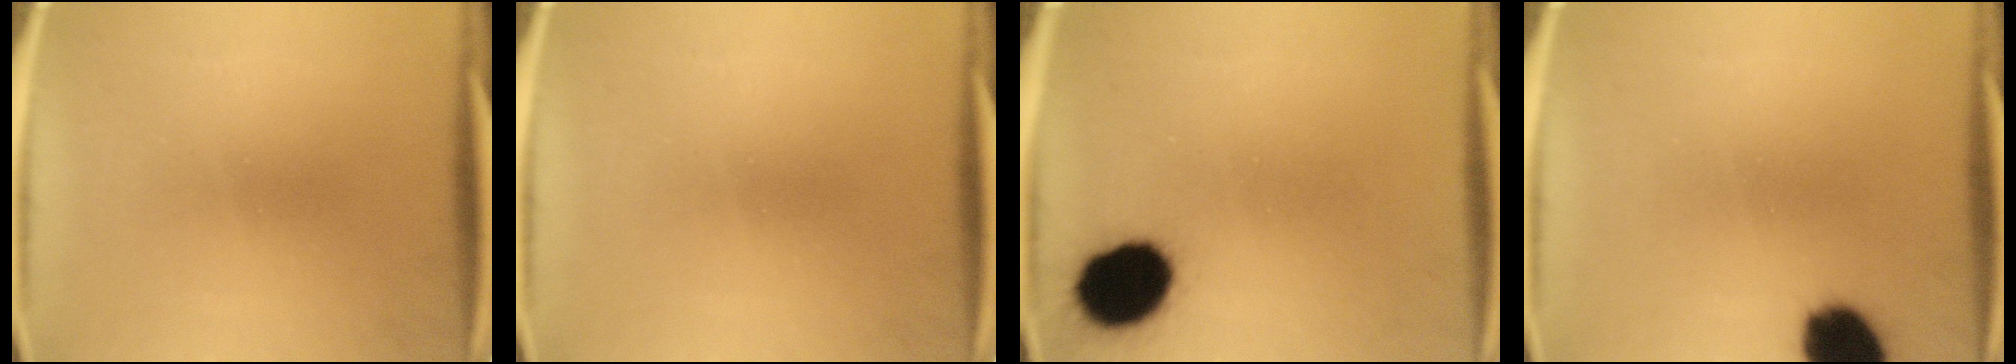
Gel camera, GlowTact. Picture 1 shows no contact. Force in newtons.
{"total": 0.0}
{"total": 14.4}
{"total": 10.6}